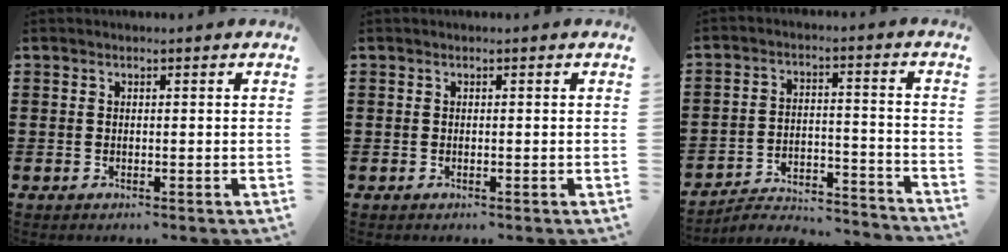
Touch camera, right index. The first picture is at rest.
{"total": 0.0}
{"total": 4.0, "force": [-3.8, 0.7, 0.9], "torque": [-0.023, -0.001, -0.082]}